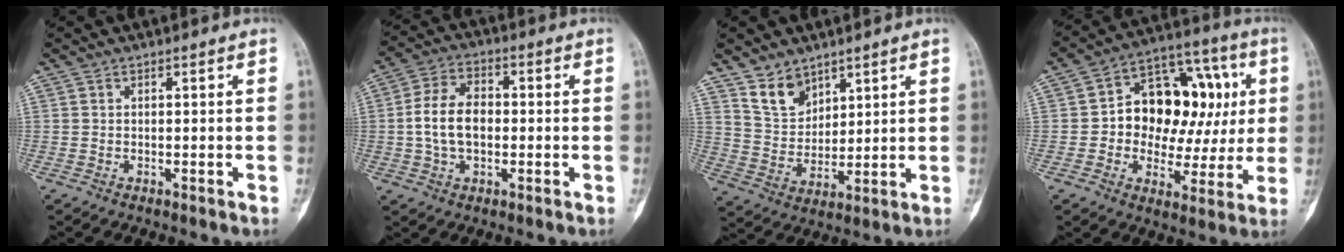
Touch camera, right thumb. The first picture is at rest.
{"total": 9.8, "force": [-0.4, 6.3, 7.5], "torque": [-0.135, 0.019, -0.012]}
{"total": 7.9, "force": [5.8, 4.7, 2.7], "torque": [-0.028, -0.038, 0.122]}
{"total": 20.3, "force": [2.4, 13.3, 15.1], "torque": [-0.163, 0.036, 0.037]}